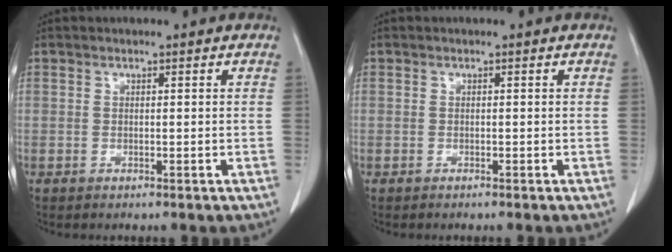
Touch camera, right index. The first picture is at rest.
{"total": 0.0}